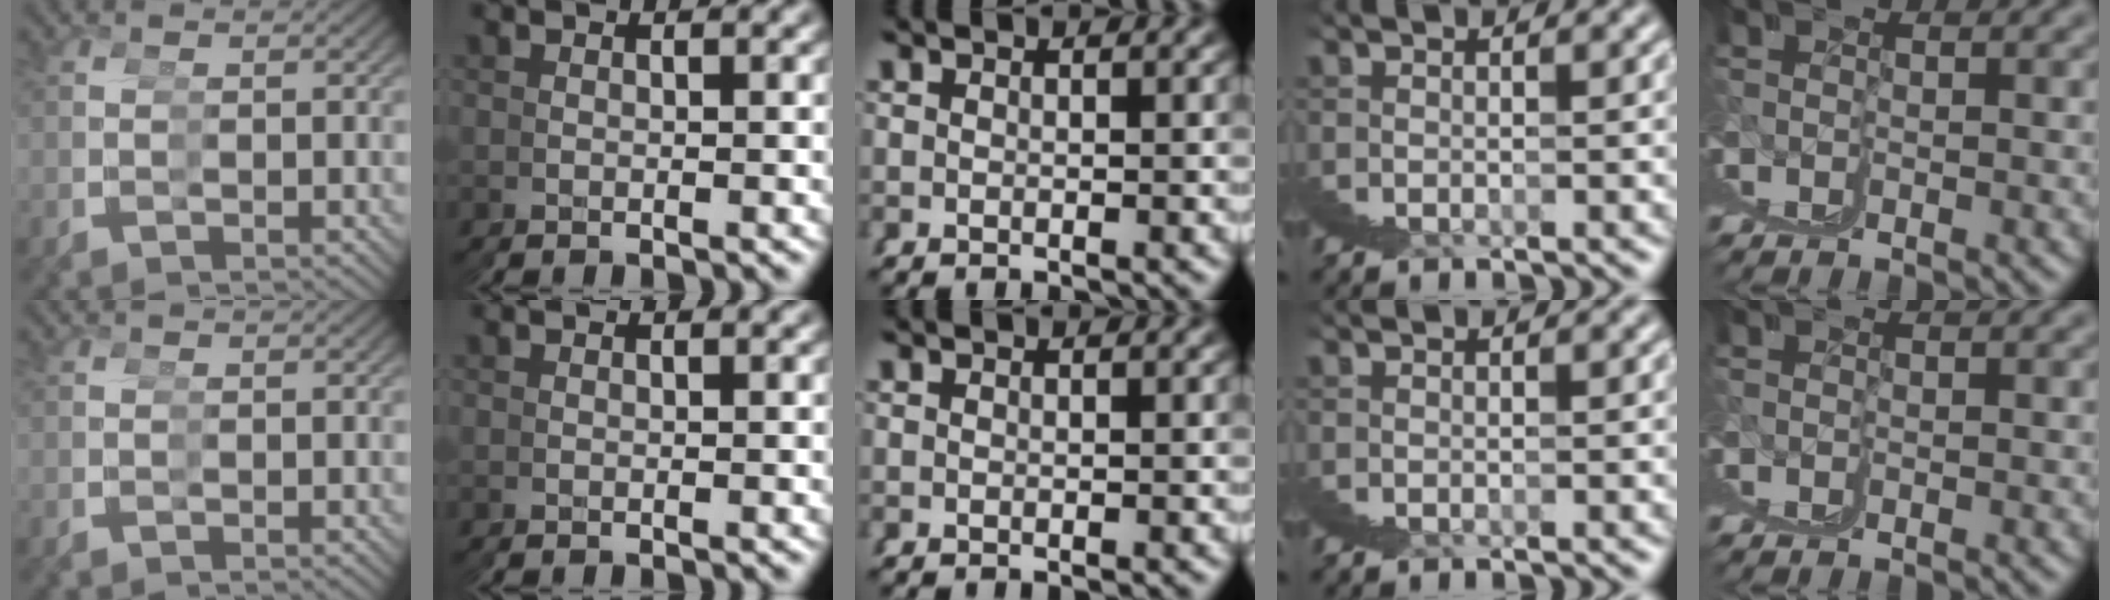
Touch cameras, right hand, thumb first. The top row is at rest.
{}